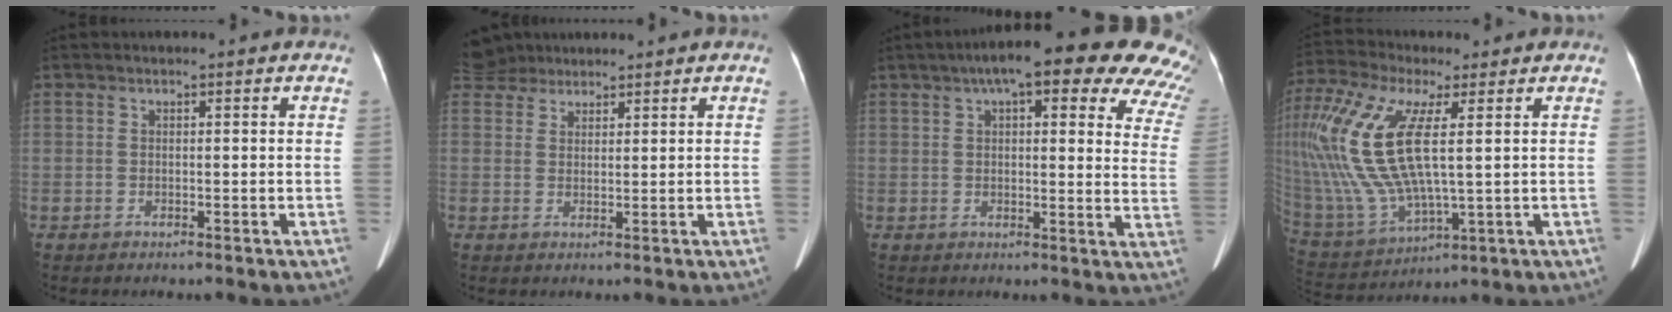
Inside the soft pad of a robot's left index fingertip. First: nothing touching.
{"total": 3.2, "force": [2.8, 1.5, -0.7], "torque": [0.008, 0.021, 0.054]}
{"total": 24.5, "force": [17.7, 5.9, 15.9], "torque": [-0.187, 0.030, 0.196]}
{"total": 18.7, "force": [3.6, 6.6, 17.1], "torque": [-0.413, 0.001, 0.076]}